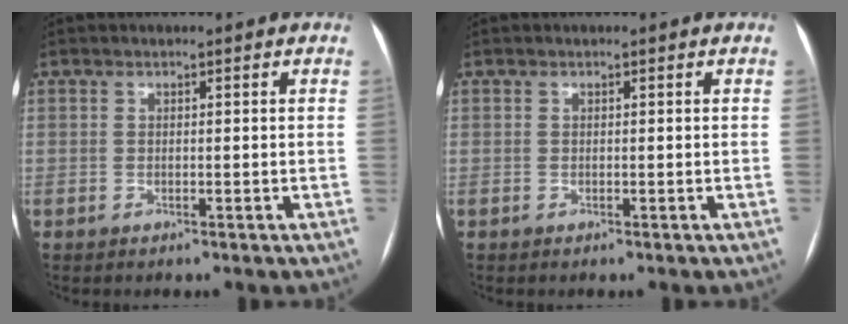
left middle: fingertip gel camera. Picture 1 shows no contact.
{"total": 0.0}